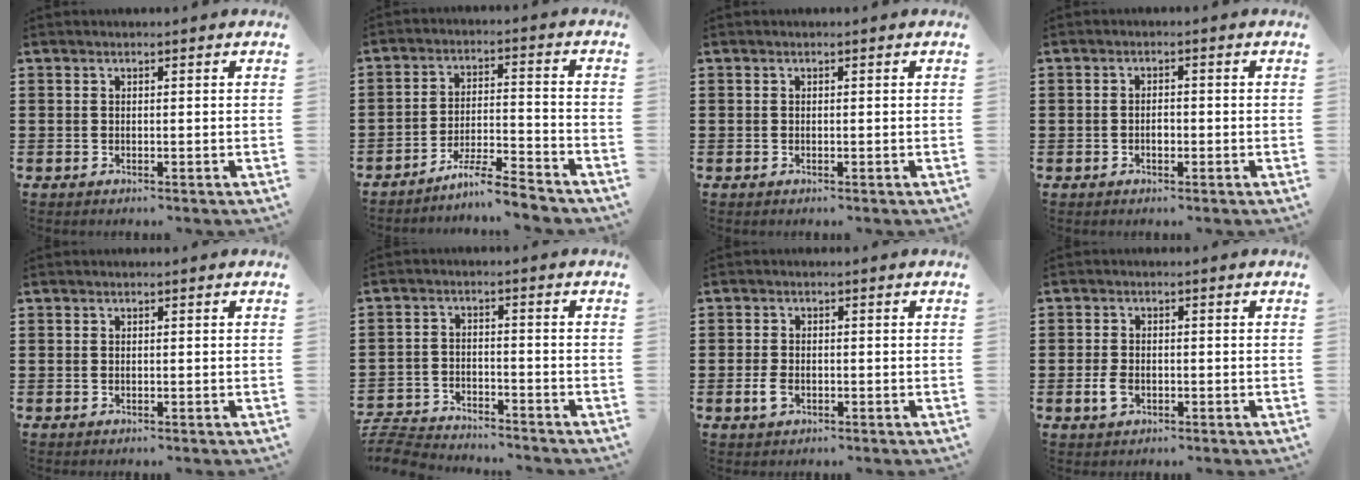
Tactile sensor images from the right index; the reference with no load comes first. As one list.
[{"total": 6.3, "force": [-5.8, -0.1, 2.4], "torque": [-0.047, -0.003, -0.110]}, {"total": 0.0}, {"total": 1.7, "force": [-0.5, 0.9, 1.4], "torque": [-0.028, 0.002, -0.009]}, {"total": 0.0}, {"total": 4.9, "force": [-4.8, 0.6, 0.5], "torque": [-0.029, 0.000, -0.105]}, {"total": 2.3, "force": [-0.9, 1.5, 1.6], "torque": [-0.045, -0.006, -0.019]}, {"total": 2.6, "force": [-0.9, 1.7, 1.7], "torque": [-0.047, -0.005, -0.020]}]